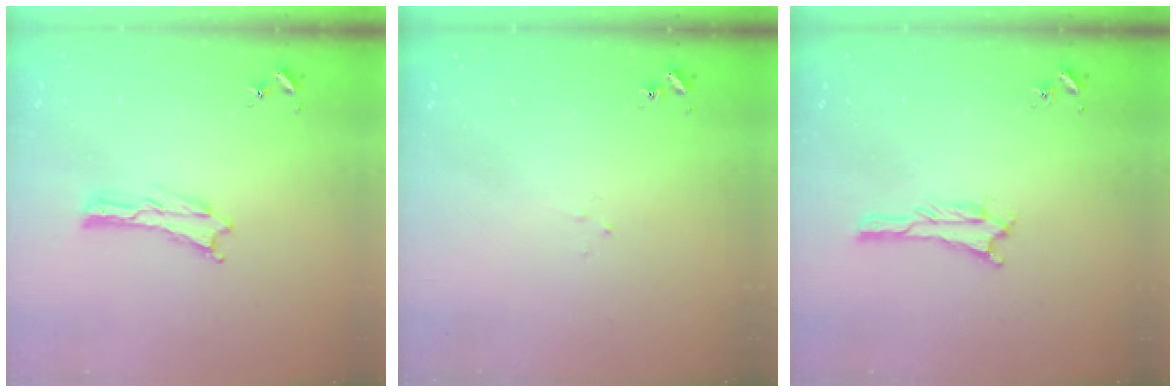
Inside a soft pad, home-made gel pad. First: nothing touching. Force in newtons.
{"total": 1.8, "press": 1.8, "slide": 0.1}
{"total": 0.6, "press": 0.6, "slide": 0.1}